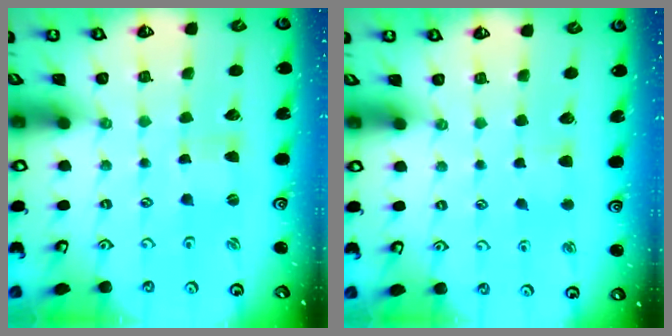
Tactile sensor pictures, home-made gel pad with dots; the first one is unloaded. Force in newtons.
{"total": 3.8, "press": 3.8, "slide": 0.6}